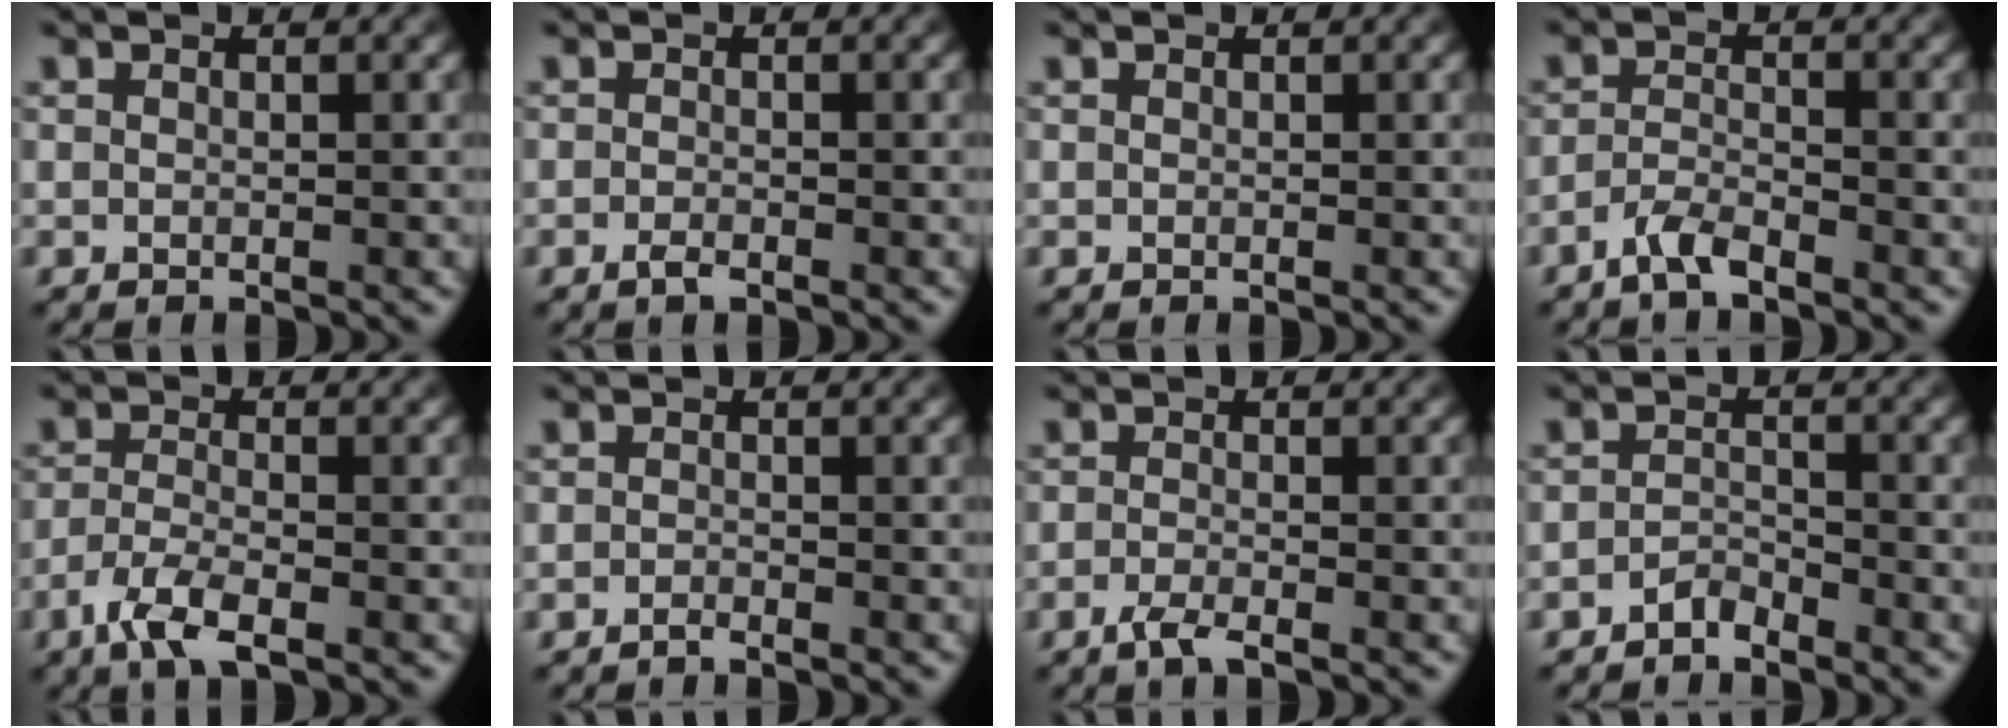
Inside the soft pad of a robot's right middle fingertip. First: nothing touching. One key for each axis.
{"total": 1.0, "fx": -0.6, "fy": 0.3, "fz": 0.7, "tx": -0.015, "ty": 0.000, "tz": -0.013}
{"total": 0.0}
{"total": 2.4, "fx": -1.9, "fy": 0.5, "fz": 1.4, "tx": -0.031, "ty": 0.005, "tz": -0.044}
{"total": 3.7, "fx": -2.3, "fy": 1.0, "fz": 2.7, "tx": -0.060, "ty": -0.003, "tz": -0.051}
{"total": 0.7, "fx": -0.6, "fy": 0.1, "fz": 0.3, "tx": -0.004, "ty": 0.003, "tz": -0.014}
{"total": 2.0, "fx": -1.3, "fy": 0.4, "fz": 1.5, "tx": -0.030, "ty": -0.005, "tz": -0.031}
{"total": 1.5, "fx": -1.3, "fy": 0.4, "fz": 0.5, "tx": -0.009, "ty": 0.006, "tz": -0.028}